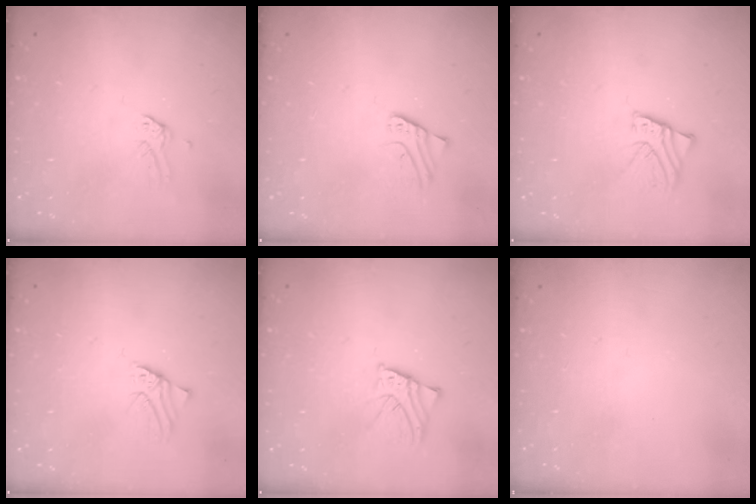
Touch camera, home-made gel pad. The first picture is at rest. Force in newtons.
{"total": 1.7, "press": 1.7, "slide": 0.1}
{"total": 2.5, "press": 2.5, "slide": 0.2}
{"total": 1.4, "press": 1.3, "slide": 0.1}
{"total": 2.6, "press": 2.6, "slide": 0.1}
{"total": 0.0}